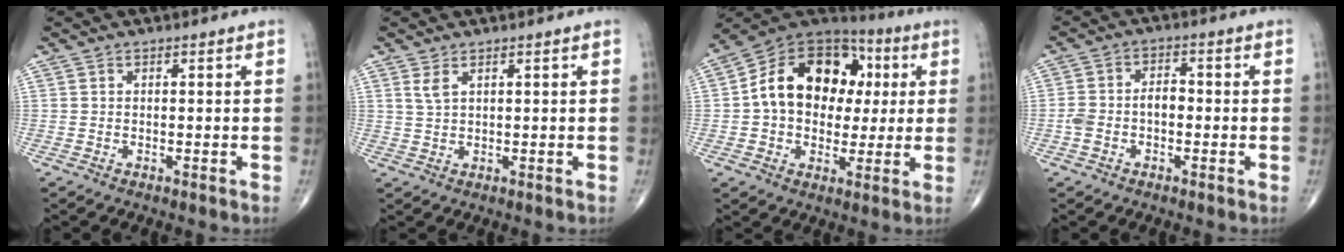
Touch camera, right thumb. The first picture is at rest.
{"total": 2.1, "force": [1.2, 0.8, 1.5], "torque": [-0.034, 0.000, 0.031]}
{"total": 19.1, "force": [2.2, 14.1, 12.7], "torque": [-0.168, 0.029, 0.029]}
{"total": 5.2, "force": [-1.1, 3.3, 3.9], "torque": [-0.082, 0.028, -0.021]}